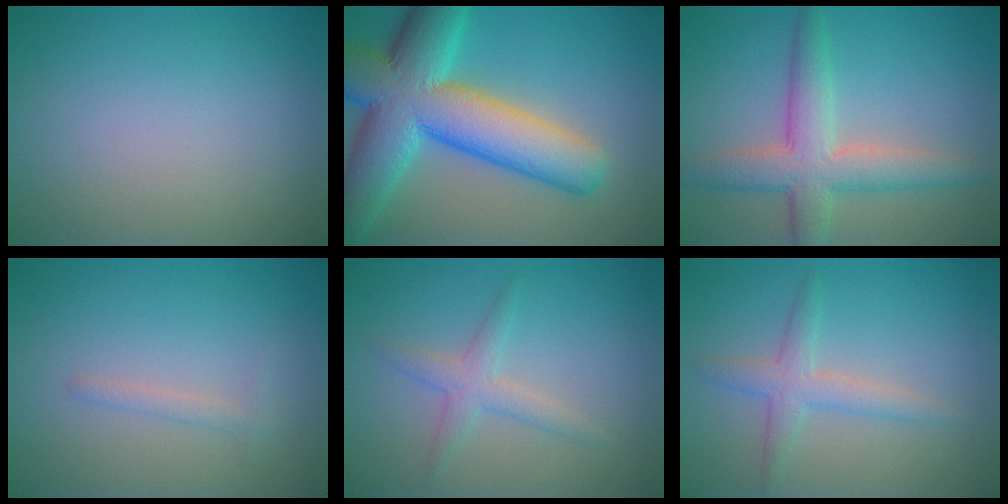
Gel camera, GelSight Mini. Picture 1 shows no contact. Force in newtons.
{"total": 13.1, "press": 13.1, "slide": 0.2}
{"total": 5.5, "press": 5.5, "slide": 0.1}
{"total": 1.0, "press": 1.0, "slide": 0.0}
{"total": 2.2, "press": 2.2, "slide": 0.1}
{"total": 2.7, "press": 2.7, "slide": 0.0}